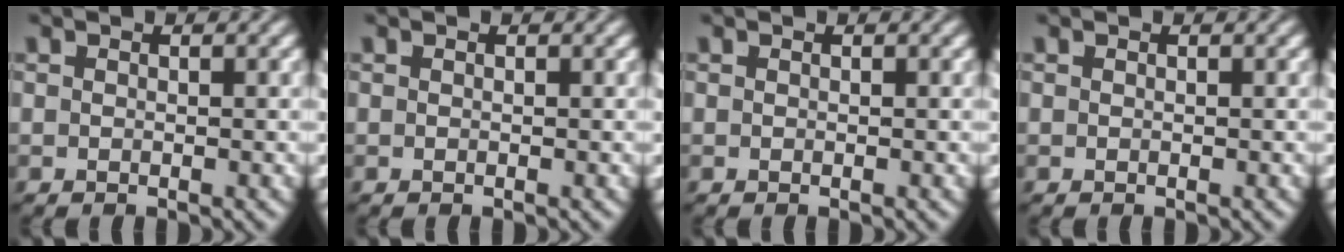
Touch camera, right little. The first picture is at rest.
{"total": 0.0}
{"total": 0.0}
{"total": 0.0}